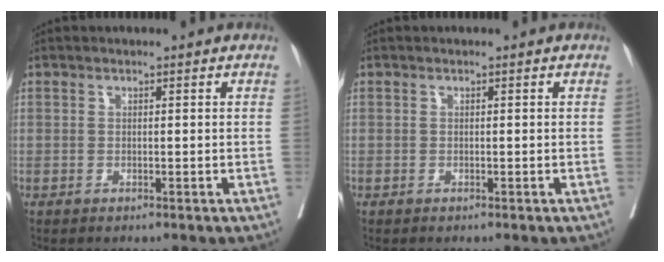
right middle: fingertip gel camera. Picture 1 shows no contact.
{"total": 0.0}